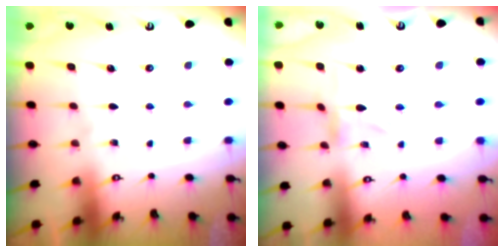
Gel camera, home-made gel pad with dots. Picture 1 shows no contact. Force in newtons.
{"total": 0.0}